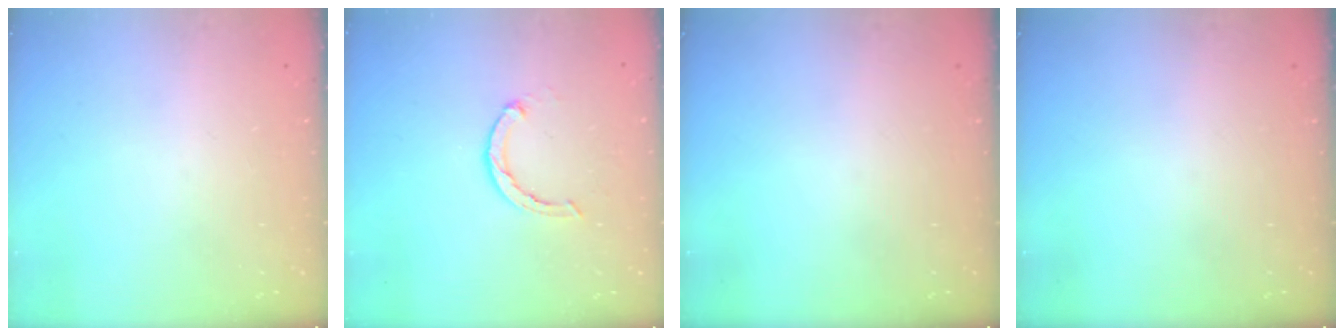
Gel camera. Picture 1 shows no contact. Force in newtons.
{"total": 2.1, "press": 2.0, "slide": 0.4}
{"total": 0.0}
{"total": 0.0}